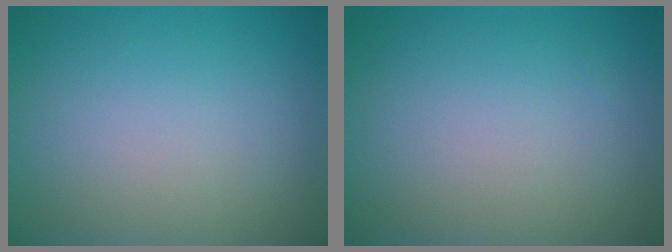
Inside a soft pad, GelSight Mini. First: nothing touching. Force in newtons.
{"total": 0.0}